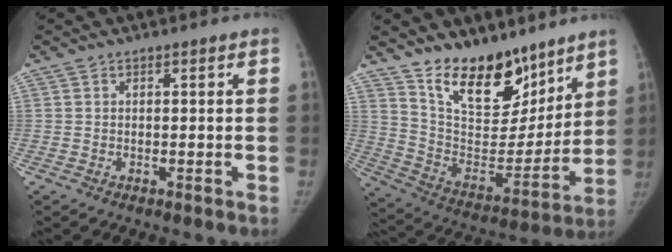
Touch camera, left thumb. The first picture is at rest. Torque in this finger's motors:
{"motor_torque": [0.47, 0.34, 1.45, -1.32, 0.06]}